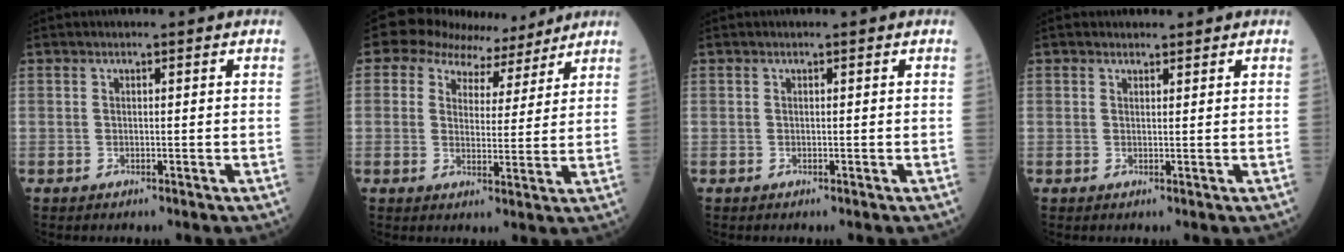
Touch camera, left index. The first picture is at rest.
{"total": 8.5, "force": [7.0, 4.6, 1.4], "torque": [-0.014, 0.018, 0.090]}
{"total": 0.0}
{"total": 1.0, "force": [0.9, 0.5, 0.0], "torque": [0.003, 0.000, 0.012]}